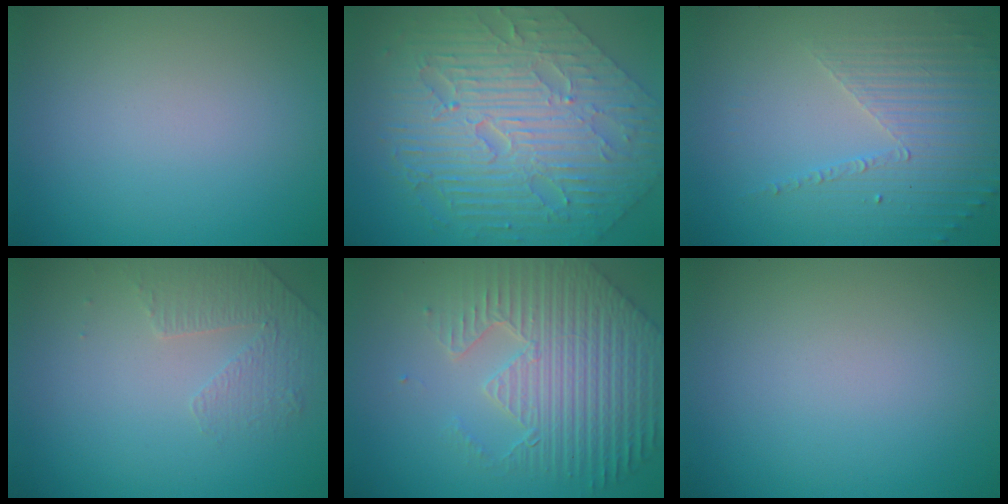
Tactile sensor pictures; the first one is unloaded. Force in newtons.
{"total": 10.7, "press": 7.2, "slide": 7.9}
{"total": 4.0, "press": 3.2, "slide": 2.3}
{"total": 1.6, "press": 1.2, "slide": 1.1}
{"total": 7.1, "press": 5.5, "slide": 4.5}
{"total": 0.0}